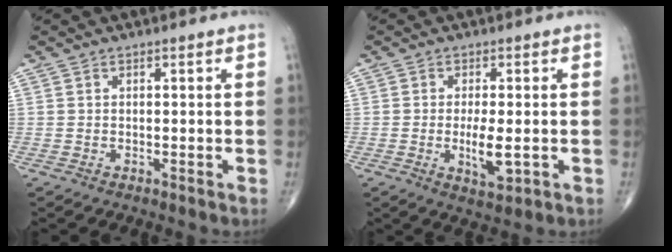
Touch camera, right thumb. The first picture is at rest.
{"total": 5.7, "force": [-0.9, 1.9, 5.3], "torque": [-0.093, -0.012, -0.013]}